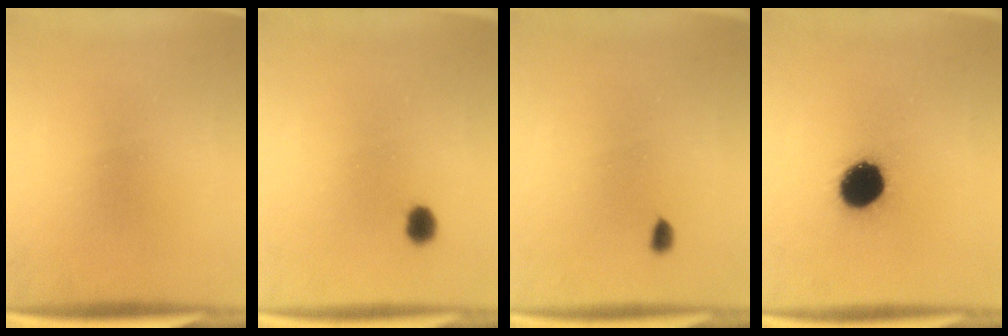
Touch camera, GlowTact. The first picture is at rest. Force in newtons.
{"total": 3.1}
{"total": 1.2}
{"total": 11.1}